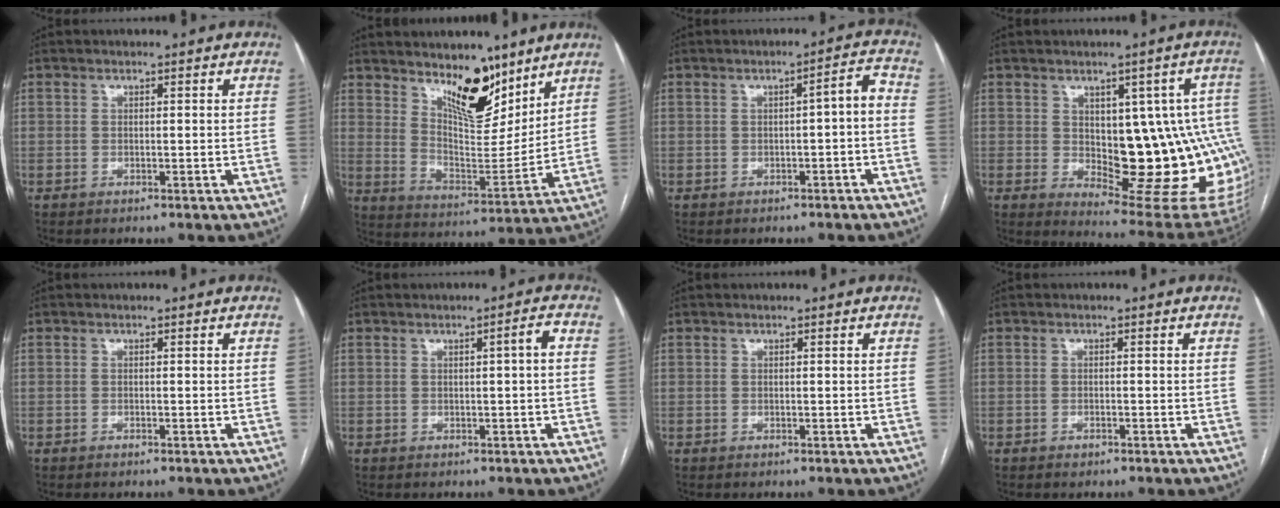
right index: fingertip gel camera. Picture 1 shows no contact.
{"total": 12.0, "force": [8.5, 4.1, 7.5], "torque": [-0.122, -0.016, 0.156]}
{"total": 3.4, "force": [-0.8, 0.6, 3.2], "torque": [-0.040, 0.017, -0.009]}
{"total": 19.5, "force": [-1.1, 7.7, 17.9], "torque": [-0.147, 0.020, 0.014]}
{"total": 0.0}
{"total": 1.8, "force": [0.1, -0.1, 1.8], "torque": [-0.025, 0.005, 0.003]}
{"total": 0.0}
{"total": 0.8, "force": [-0.6, 0.3, 0.4], "torque": [-0.010, 0.000, -0.006]}